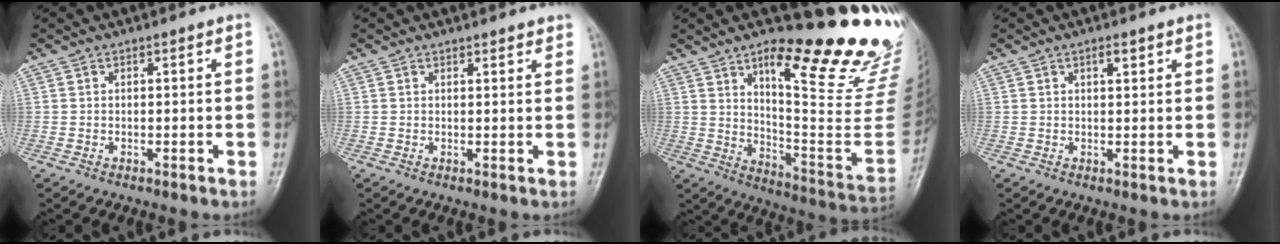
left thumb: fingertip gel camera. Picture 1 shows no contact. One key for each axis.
{"total": 1.9, "fx": 1.7, "fy": 0.7, "fz": 0.6, "tx": 0.008, "ty": -0.006, "tz": 0.018}
{"total": 27.1, "fx": 16.9, "fy": 5.8, "fz": 20.4, "tx": -0.233, "ty": -0.103, "tz": 0.248}
{"total": 2.0, "fx": 1.2, "fy": 0.8, "fz": 1.4, "tx": -0.017, "ty": -0.005, "tz": 0.017}